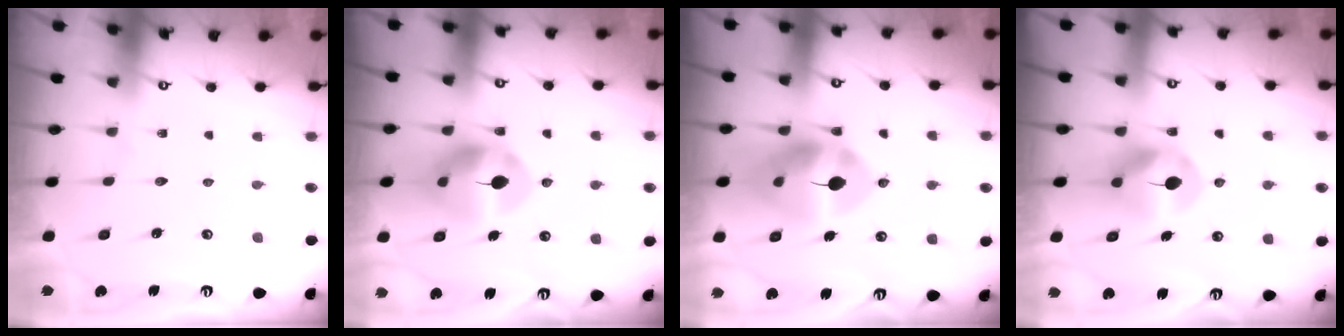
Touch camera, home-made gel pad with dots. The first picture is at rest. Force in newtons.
{"total": 11.2, "press": 11.0, "slide": 2.0}
{"total": 13.7, "press": 13.5, "slide": 2.2}
{"total": 7.9, "press": 7.8, "slide": 1.1}